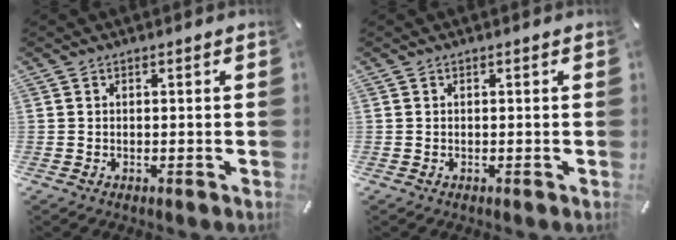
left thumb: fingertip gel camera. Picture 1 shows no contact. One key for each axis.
{"total": 0.0}